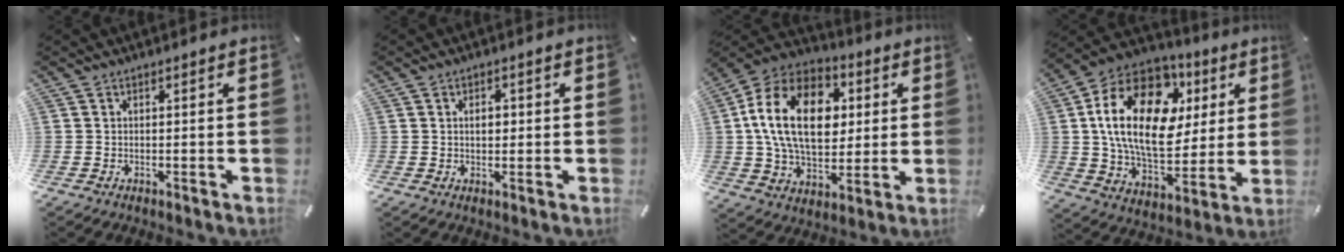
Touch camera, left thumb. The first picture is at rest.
{"total": 2.9, "force": [0.3, 2.0, 2.1], "torque": [-0.027, 0.000, -0.001]}
{"total": 21.4, "force": [3.5, 14.6, 15.3], "torque": [-0.304, 0.009, 0.056]}
{"total": 23.9, "force": [5.7, 15.3, 17.4], "torque": [-0.325, -0.005, 0.097]}